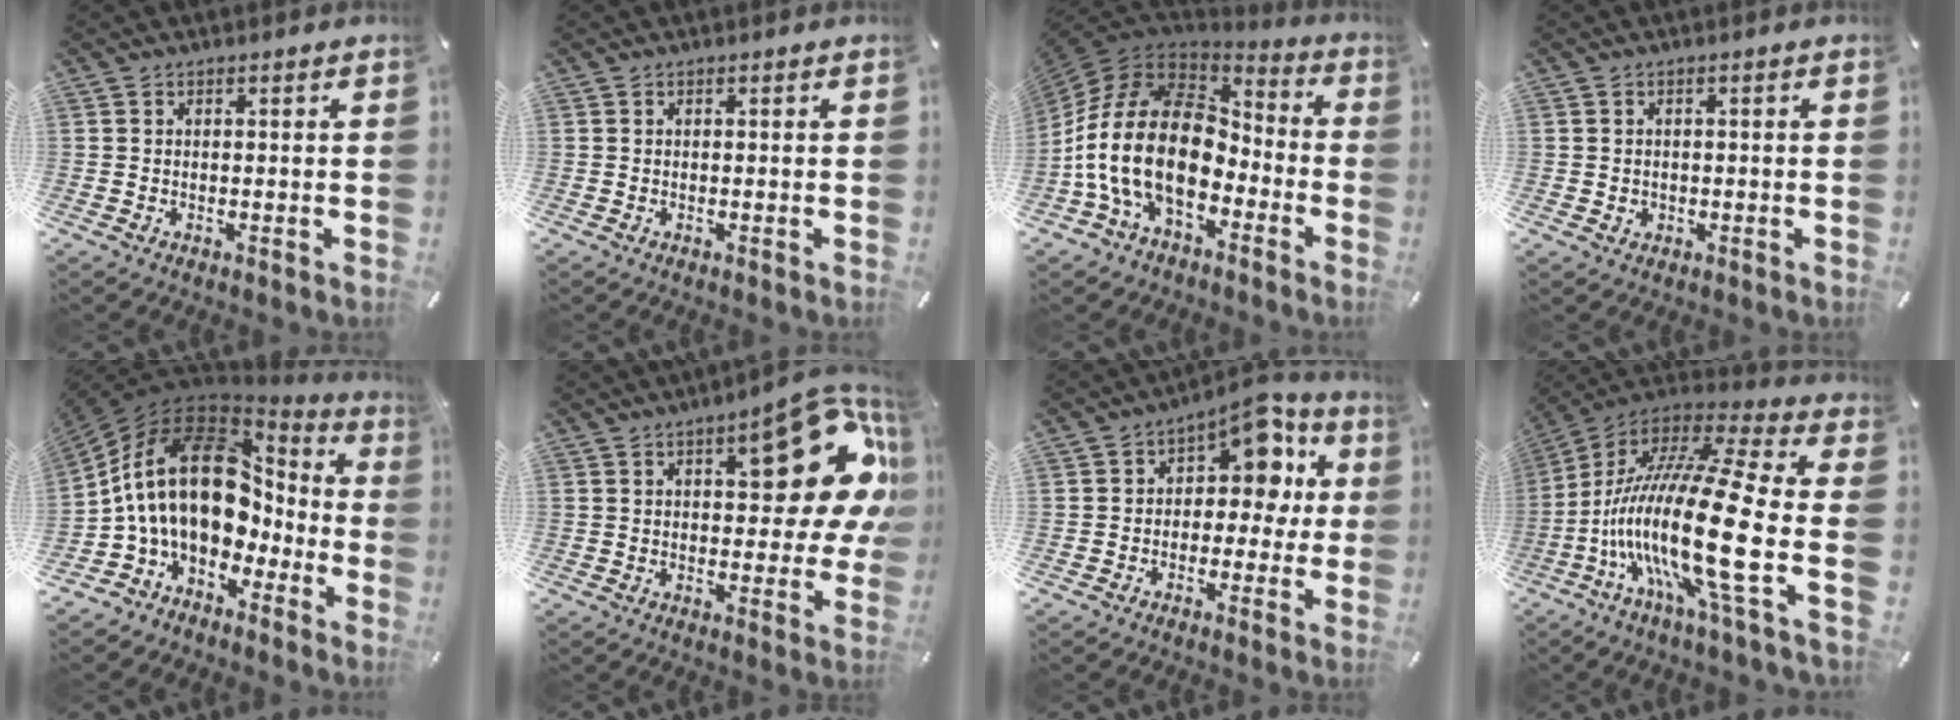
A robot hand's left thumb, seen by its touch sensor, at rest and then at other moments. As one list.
[{"total": 0.0}, {"total": 22.0, "force": [-3.8, 14.2, 16.4], "torque": [-0.338, 0.021, -0.060]}, {"total": 1.3, "force": [0.1, 1.2, 0.3], "torque": [-0.010, 0.003, 0.000]}, {"total": 21.7, "force": [2.3, 14.7, 15.8], "torque": [-0.323, -0.006, 0.046]}, {"total": 19.9, "force": [7.9, 8.7, 16.1], "torque": [-0.182, -0.055, 0.122]}, {"total": 10.2, "force": [4.5, 6.5, 6.4], "torque": [-0.073, -0.036, 0.073]}, {"total": 26.3, "force": [-6.6, 5.3, 24.9], "torque": [-0.537, 0.000, -0.120]}]